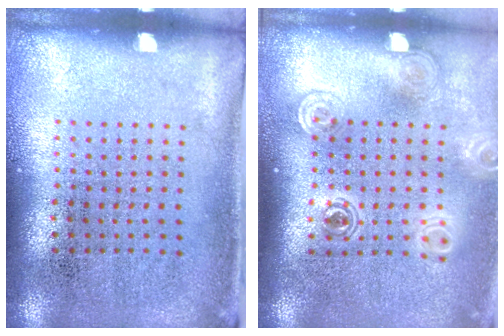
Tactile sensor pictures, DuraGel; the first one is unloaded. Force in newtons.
{"total": 1.9, "press": 1.4, "slide": 1.2}